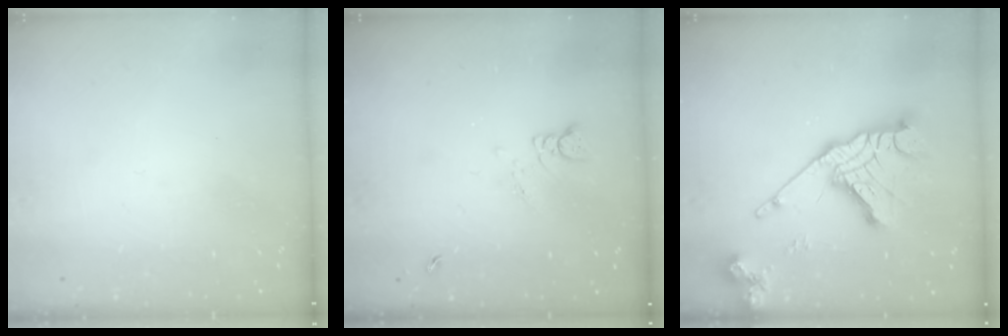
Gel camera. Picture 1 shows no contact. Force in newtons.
{"total": 1.0, "press": 1.0, "slide": 0.1}
{"total": 21.4, "press": 21.3, "slide": 2.1}